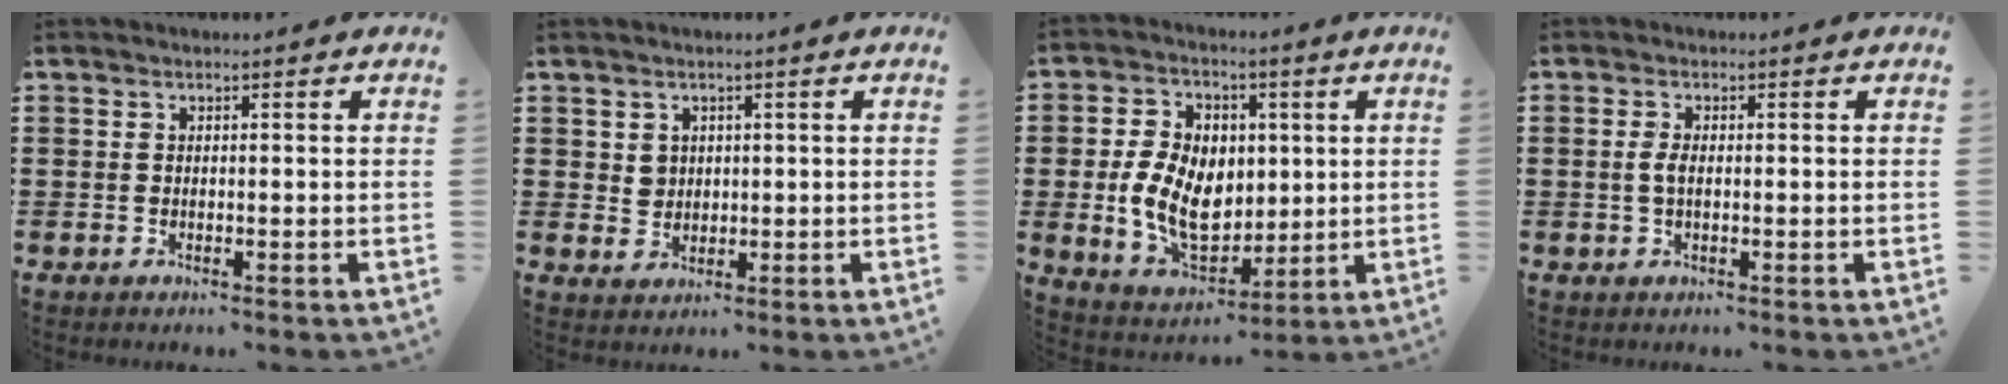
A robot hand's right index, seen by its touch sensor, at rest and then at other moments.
{"total": 2.2, "force": [1.0, 1.9, 0.4], "torque": [-0.015, 0.010, 0.018]}
{"total": 11.4, "force": [-0.7, 8.1, 8.0], "torque": [-0.180, 0.016, -0.013]}
{"total": 2.1, "force": [-0.1, 0.8, 1.9], "torque": [-0.052, -0.003, -0.008]}